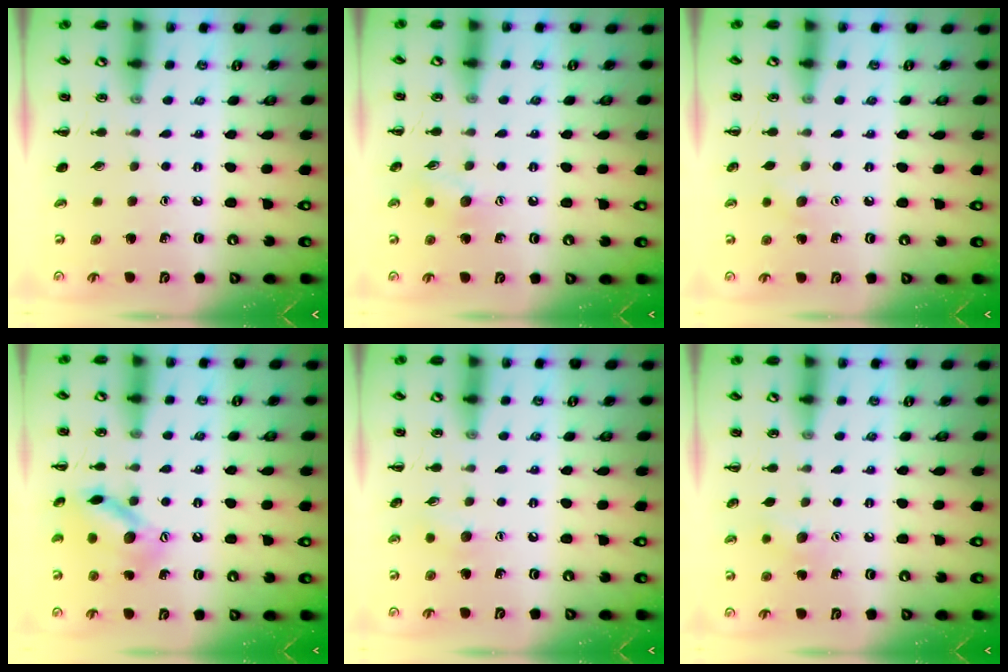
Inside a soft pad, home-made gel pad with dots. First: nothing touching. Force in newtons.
{"total": 7.5, "press": 7.4, "slide": 1.3}
{"total": 5.5, "press": 5.4, "slide": 1.4}
{"total": 14.2, "press": 14.2, "slide": 0.6}
{"total": 6.2, "press": 6.0, "slide": 1.6}
{"total": 7.9, "press": 7.6, "slide": 1.9}